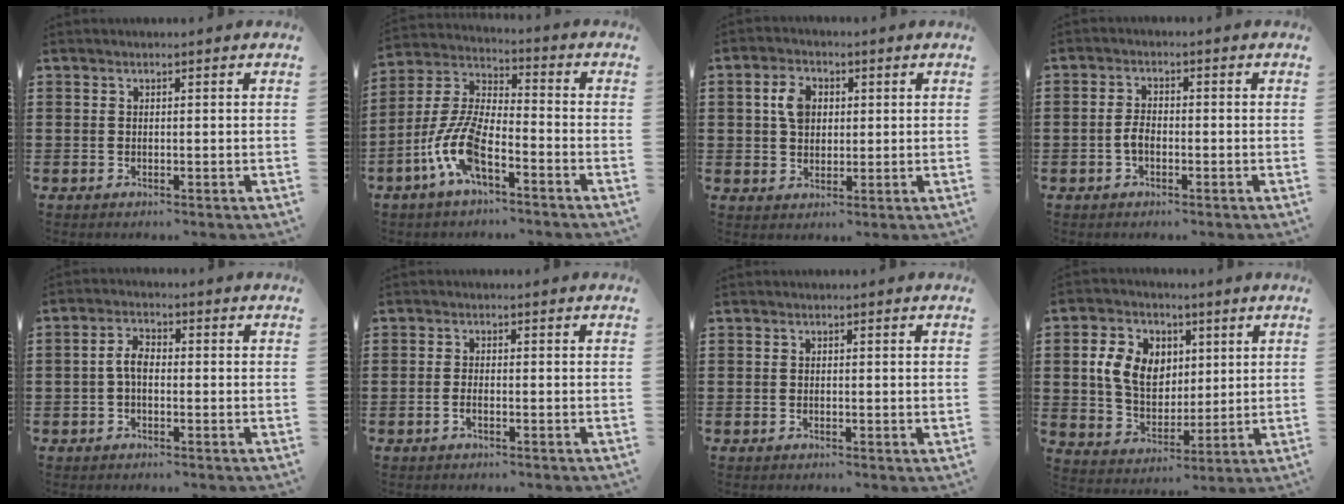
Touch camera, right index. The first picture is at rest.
{"total": 10.0, "force": [-4.9, 3.4, 8.0], "torque": [-0.204, -0.015, -0.099]}
{"total": 5.0, "force": [0.9, 3.6, 3.4], "torque": [-0.068, 0.011, 0.012]}
{"total": 2.6, "force": [-0.9, 1.3, 2.1], "torque": [-0.056, -0.003, -0.021]}
{"total": 3.4, "force": [-0.6, 1.7, 2.9], "torque": [-0.069, 0.001, -0.017]}
{"total": 1.2, "force": [-0.7, 0.0, 1.0], "torque": [-0.022, -0.009, -0.010]}
{"total": 0.5, "force": [-0.1, 0.0, 0.5], "torque": [-0.011, -0.006, -0.001]}
{"total": 8.9, "force": [1.9, 7.0, 5.2], "torque": [-0.123, 0.012, 0.029]}